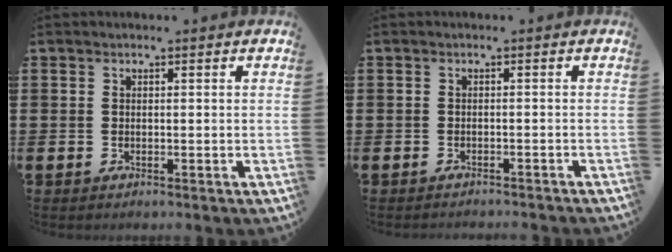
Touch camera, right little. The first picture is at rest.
{"total": 0.8, "force": [-0.8, -0.1, 0.0], "torque": [0.000, 0.000, -0.016]}